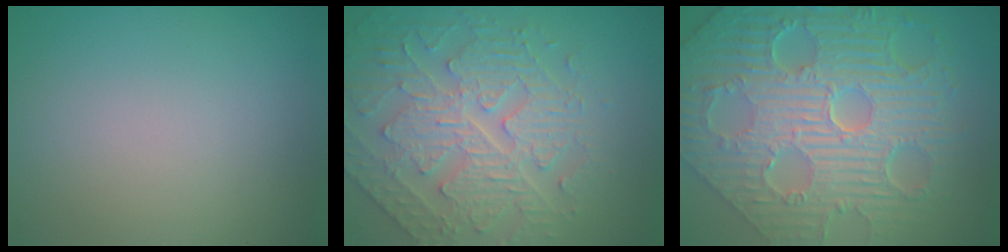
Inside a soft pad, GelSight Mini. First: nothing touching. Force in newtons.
{"total": 4.6, "press": 4.6, "slide": 0.1}
{"total": 12.1, "press": 8.1, "slide": 9.0}